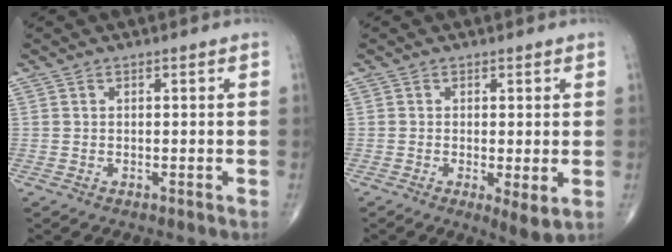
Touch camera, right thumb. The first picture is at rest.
{"total": 4.1, "force": [-0.7, 1.0, 3.9], "torque": [-0.070, -0.017, -0.014]}